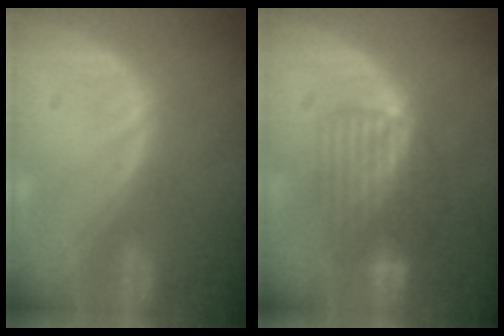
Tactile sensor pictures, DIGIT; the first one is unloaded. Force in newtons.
{"total": 6.9, "press": 6.8, "slide": 1.3}